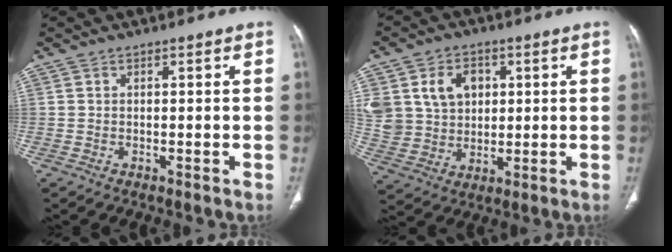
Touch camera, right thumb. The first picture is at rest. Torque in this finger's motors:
{"motor_torque": [0.07, 0.14, 0.67, 0.53, 0.07]}